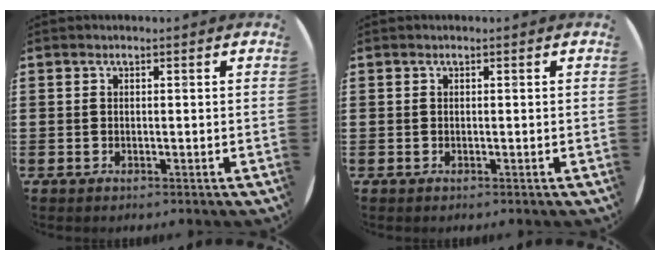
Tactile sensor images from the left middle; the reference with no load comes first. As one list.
[{"total": 0.0}]